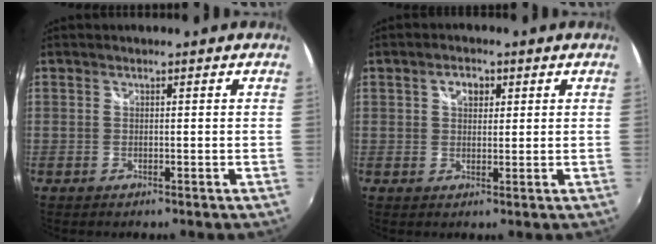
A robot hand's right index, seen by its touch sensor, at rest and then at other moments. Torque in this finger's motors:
{"motor_torque": [0.02, 0.00, 0.05, 0.03]}